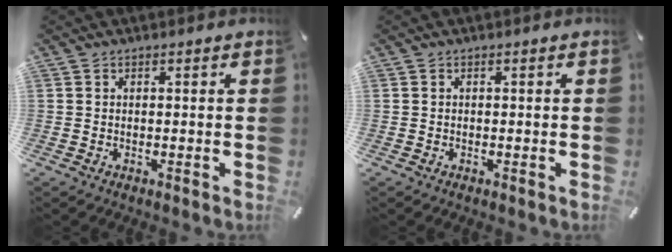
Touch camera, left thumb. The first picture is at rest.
{"total": 0.0}